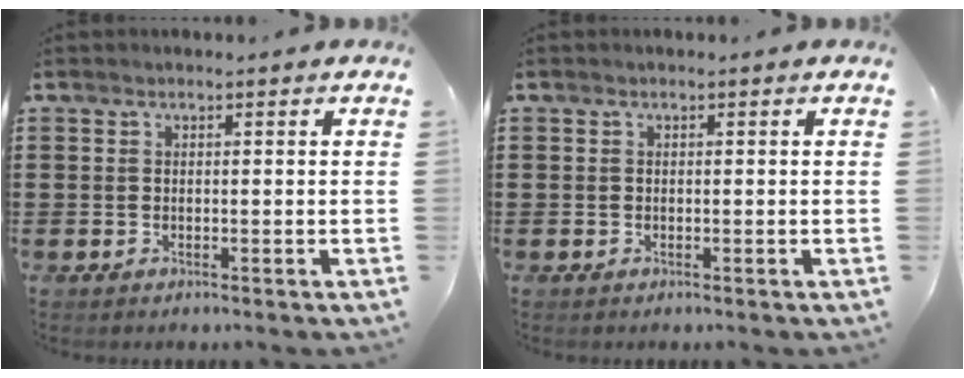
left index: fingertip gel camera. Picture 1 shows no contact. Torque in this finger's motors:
{"motor_torque": [-0.05, -0.05, 0.01, 0.00]}